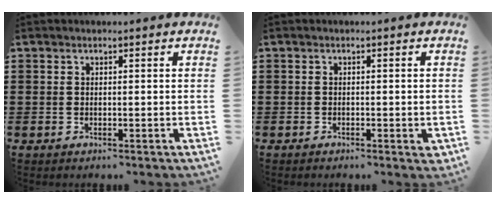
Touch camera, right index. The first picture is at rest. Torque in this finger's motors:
{"motor_torque": [0.37, -0.22, 0.09, 0.03]}